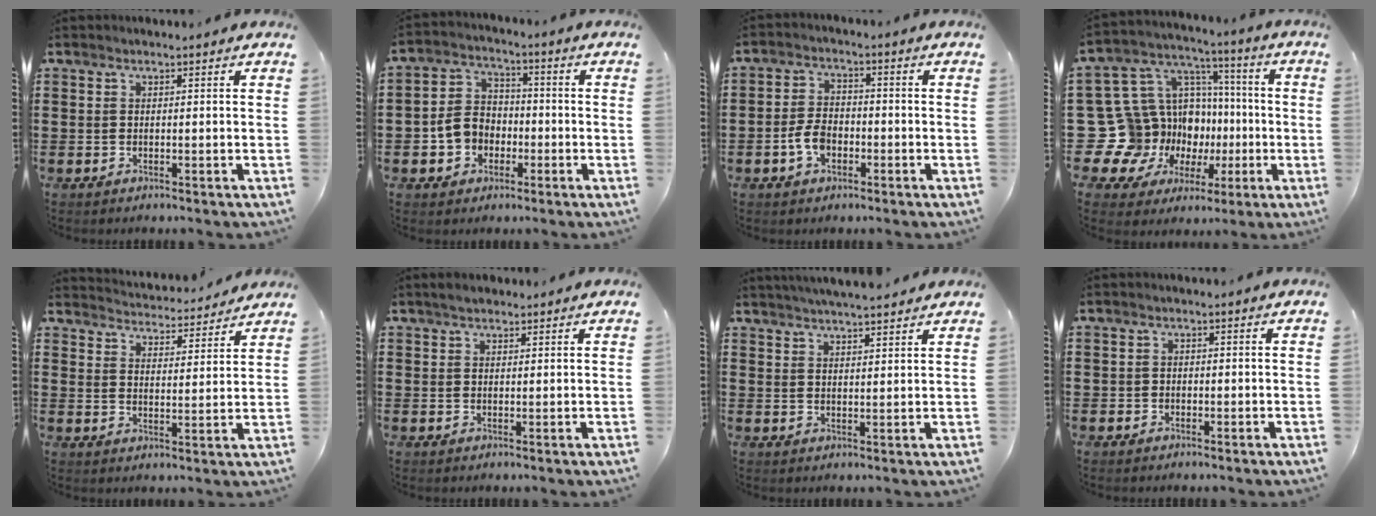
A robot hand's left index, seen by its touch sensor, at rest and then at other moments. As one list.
[{"total": 5.9, "force": [-1.9, 5.0, 2.4], "torque": [-0.069, 0.015, -0.040]}, {"total": 4.6, "force": [-1.7, 2.9, 3.1], "torque": [-0.085, -0.003, -0.040]}, {"total": 15.3, "force": [-3.5, 14.2, 4.4], "torque": [-0.149, -0.022, -0.019]}, {"total": 3.8, "force": [3.8, 0.0, -0.1], "torque": [-0.018, -0.029, 0.062]}, {"total": 1.7, "force": [1.4, 0.7, 0.5], "torque": [-0.013, 0.005, 0.027]}, {"total": 3.3, "force": [3.2, -0.2, 0.7], "torque": [-0.023, -0.009, 0.058]}, {"total": 0.9, "force": [-0.5, 0.7, 0.1], "torque": [-0.005, 0.002, -0.013]}]